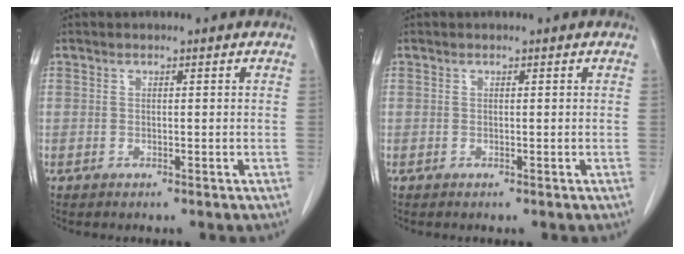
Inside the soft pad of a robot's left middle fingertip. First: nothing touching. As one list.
[{"total": 0.0}]